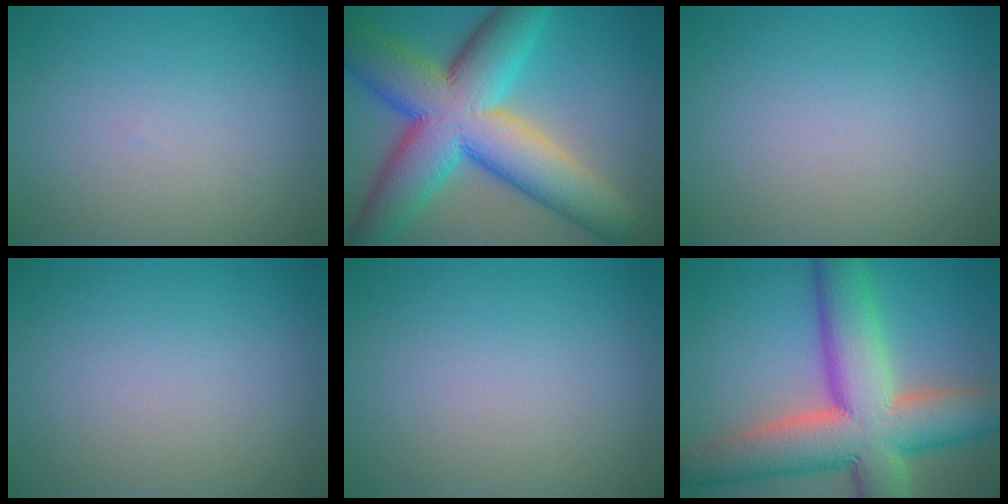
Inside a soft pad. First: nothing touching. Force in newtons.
{"total": 14.6, "press": 14.6, "slide": 0.2}
{"total": 0.0}
{"total": 0.0}
{"total": 0.0}
{"total": 13.4, "press": 13.4, "slide": 1.0}